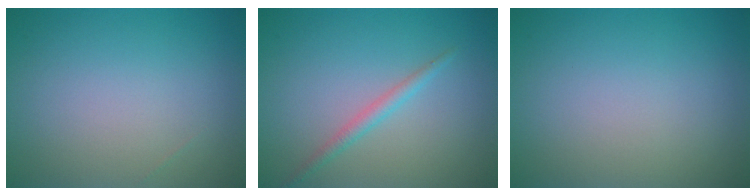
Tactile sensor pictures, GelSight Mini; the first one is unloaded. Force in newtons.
{"total": 1.5, "press": 1.5, "slide": 0.0}
{"total": 0.0}